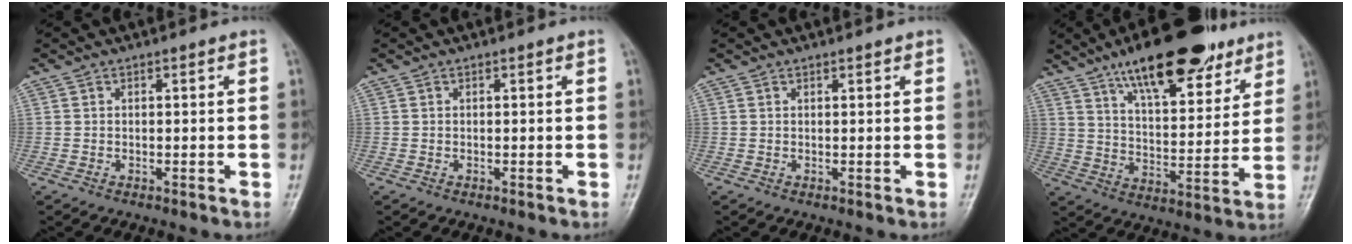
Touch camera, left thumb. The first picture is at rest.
{"total": 0.0}
{"total": 0.6, "force": [0.5, 0.2, 0.3], "torque": [-0.006, -0.003, 0.007]}
{"total": 20.3, "force": [13.3, 7.6, 13.4], "torque": [-0.169, -0.050, 0.215]}